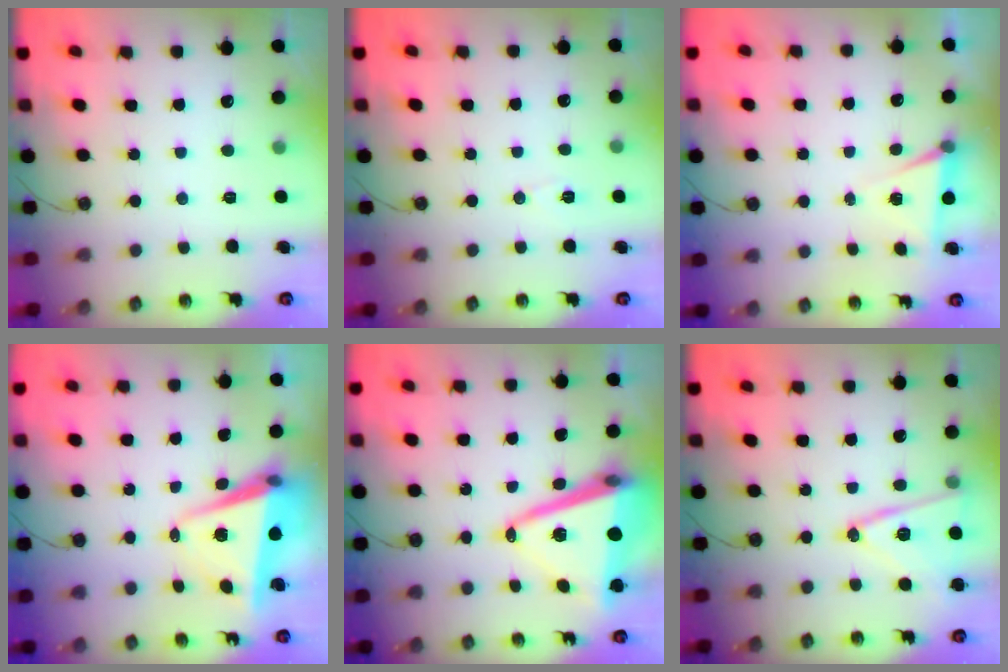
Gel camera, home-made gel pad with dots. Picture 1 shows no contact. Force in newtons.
{"total": 4.1, "press": 3.7, "slide": 1.7}
{"total": 5.1, "press": 2.5, "slide": 4.5}
{"total": 6.8, "press": 5.9, "slide": 3.5}
{"total": 16.6, "press": 16.1, "slide": 4.0}
{"total": 15.1, "press": 14.9, "slide": 2.6}